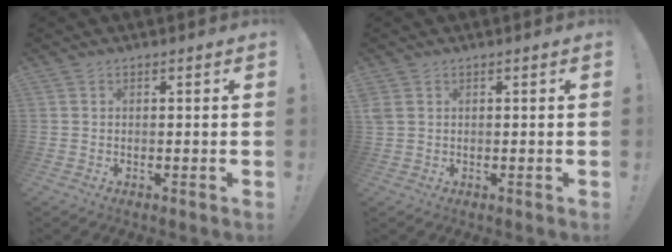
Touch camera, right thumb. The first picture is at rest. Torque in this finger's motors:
{"motor_torque": [0.23, 0.25, 0.68, 0.46, 0.14]}